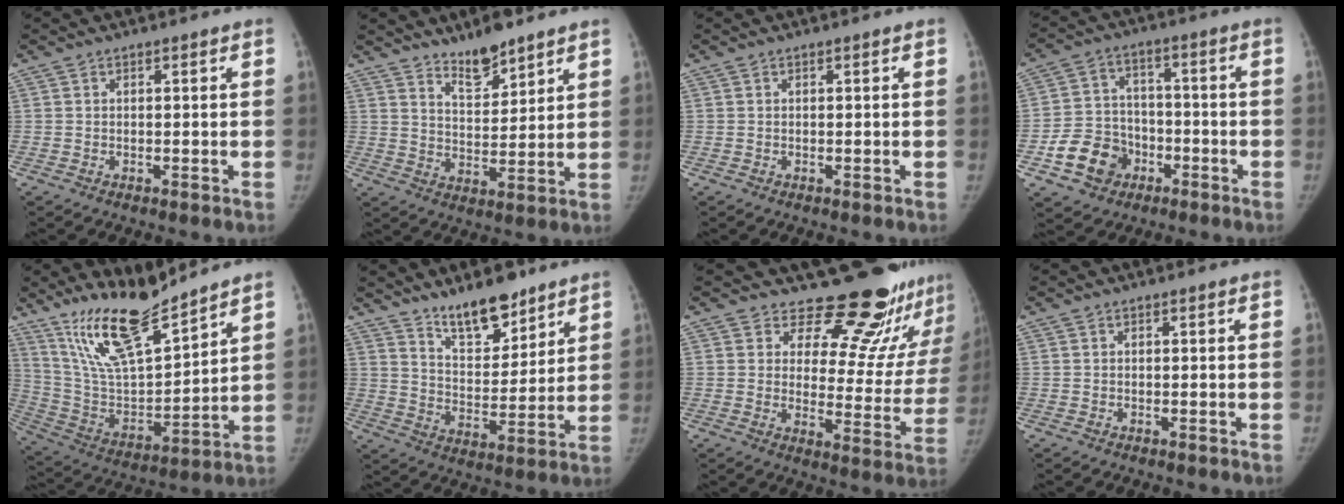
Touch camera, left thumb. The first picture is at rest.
{"total": 7.5, "force": [6.2, 2.3, 3.6], "torque": [-0.043, -0.053, 0.113]}
{"total": 0.0}
{"total": 11.0, "force": [-4.8, 9.0, 4.1], "torque": [-0.045, 0.030, -0.079]}
{"total": 17.7, "force": [14.1, 4.0, 9.9], "torque": [-0.154, -0.084, 0.275]}
{"total": 12.1, "force": [9.5, 4.6, 6.0], "torque": [-0.068, -0.073, 0.167]}
{"total": 20.4, "force": [18.1, 7.3, 6.0], "torque": [-0.020, -0.151, 0.217]}
{"total": 0.0}